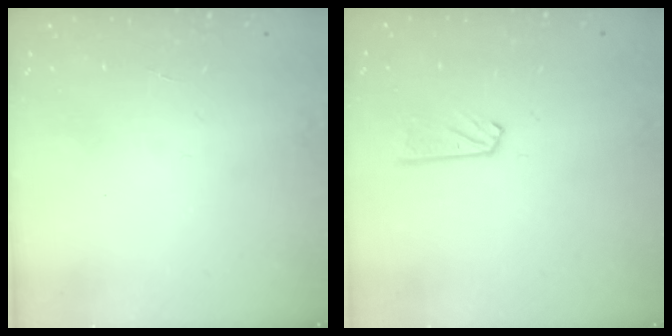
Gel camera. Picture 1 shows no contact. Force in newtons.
{"total": 3.9, "press": 3.9, "slide": 0.3}